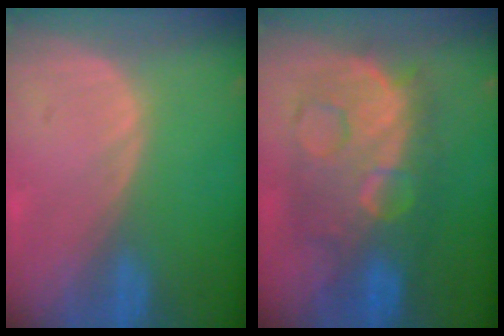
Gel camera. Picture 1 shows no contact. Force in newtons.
{"total": 10.8, "press": 10.8, "slide": 1.0}